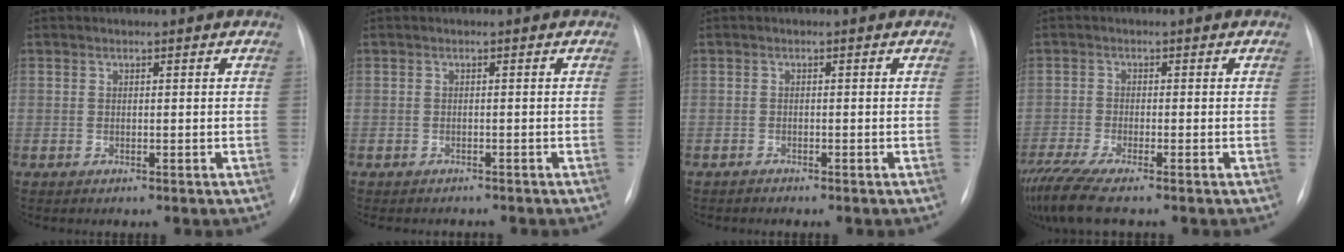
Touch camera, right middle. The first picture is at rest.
{"total": 3.4, "force": [-3.2, 1.1, 0.8], "torque": [-0.009, -0.005, -0.036]}
{"total": 0.5, "force": [-0.5, 0.0, -0.1], "torque": [-0.011, -0.005, -0.010]}
{"total": 7.2, "force": [-5.8, 0.0, 4.4], "torque": [-0.090, -0.025, -0.103]}